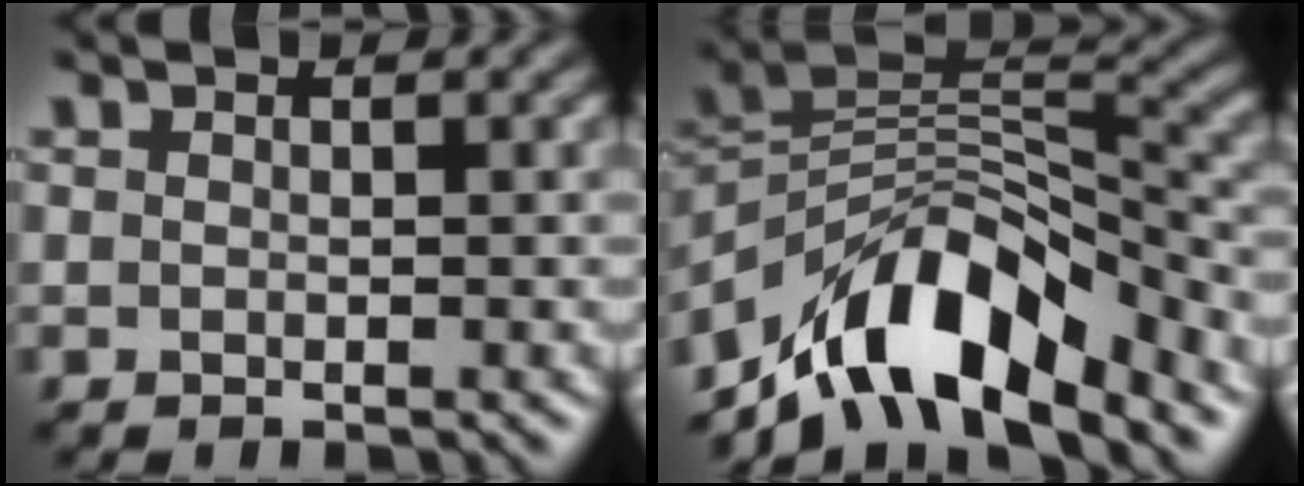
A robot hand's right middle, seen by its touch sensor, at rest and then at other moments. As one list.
[{"total": 10.8, "force": [-7.8, 4.1, 6.3], "torque": [-0.095, 0.008, -0.151]}]